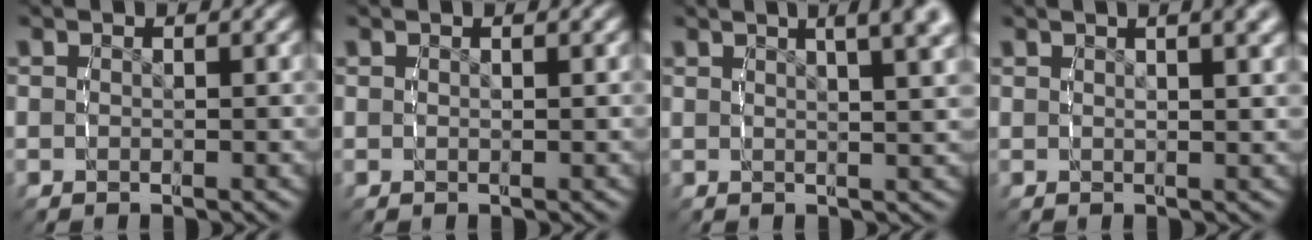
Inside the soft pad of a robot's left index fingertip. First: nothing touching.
{"total": 0.0}
{"total": 7.8, "force": [4.3, 2.5, 6.1], "torque": [-0.063, 0.029, 0.056]}
{"total": 3.5, "force": [2.0, 0.5, 2.9], "torque": [-0.028, 0.009, 0.031]}